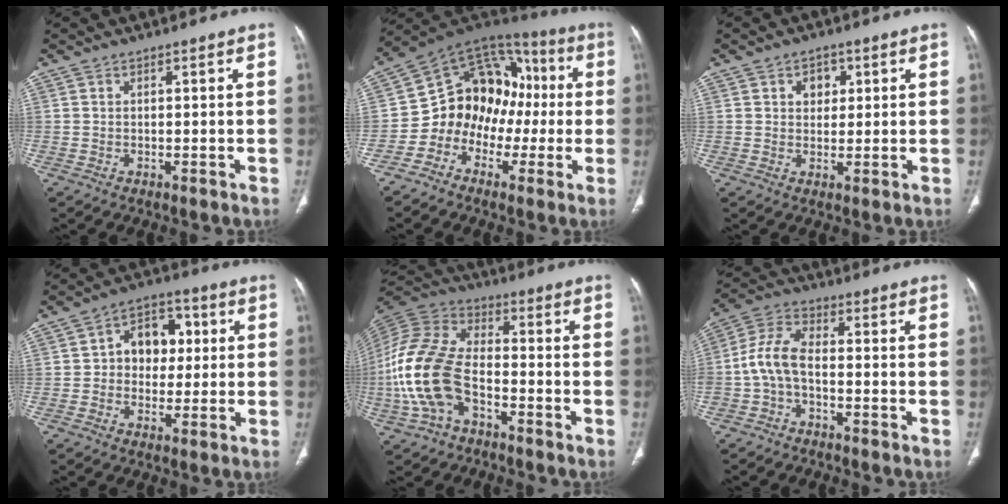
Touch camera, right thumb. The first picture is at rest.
{"total": 15.2, "force": [-2.9, 12.6, 7.9], "torque": [-0.070, 0.081, -0.060]}
{"total": 3.8, "force": [1.4, 3.0, 2.0], "torque": [-0.007, -0.004, 0.020]}
{"total": 9.8, "force": [1.3, 7.4, 6.3], "torque": [-0.047, 0.017, 0.014]}
{"total": 17.4, "force": [-5.4, 10.1, 13.1], "torque": [-0.284, 0.033, -0.107]}
{"total": 7.6, "force": [-1.9, 4.1, 6.1], "torque": [-0.130, 0.032, -0.047]}